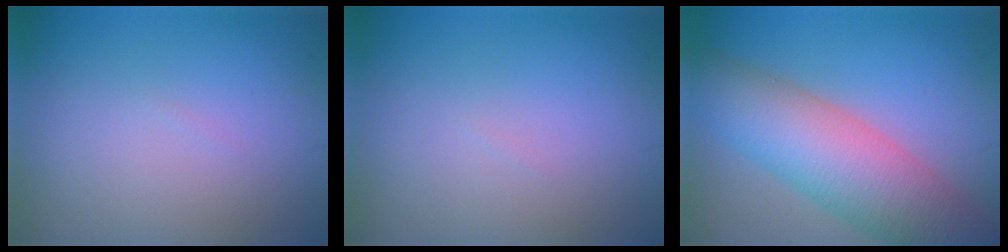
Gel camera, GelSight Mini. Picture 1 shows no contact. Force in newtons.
{"total": 0.0}
{"total": 8.8, "press": 8.8, "slide": 0.5}